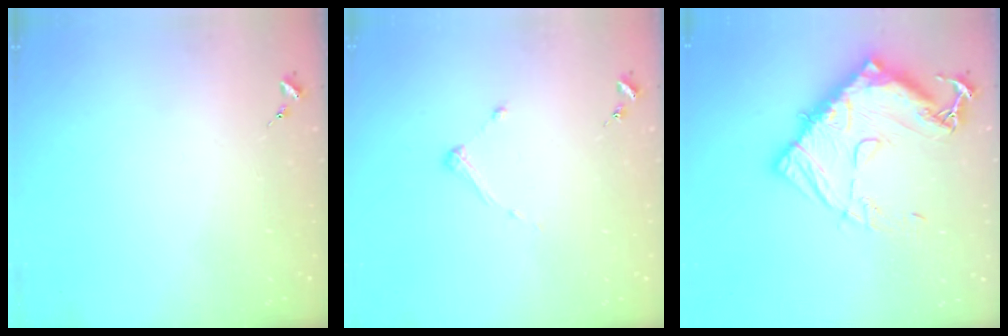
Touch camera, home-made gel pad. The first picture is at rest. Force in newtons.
{"total": 3.9, "press": 3.8, "slide": 0.4}
{"total": 19.9, "press": 19.8, "slide": 1.7}